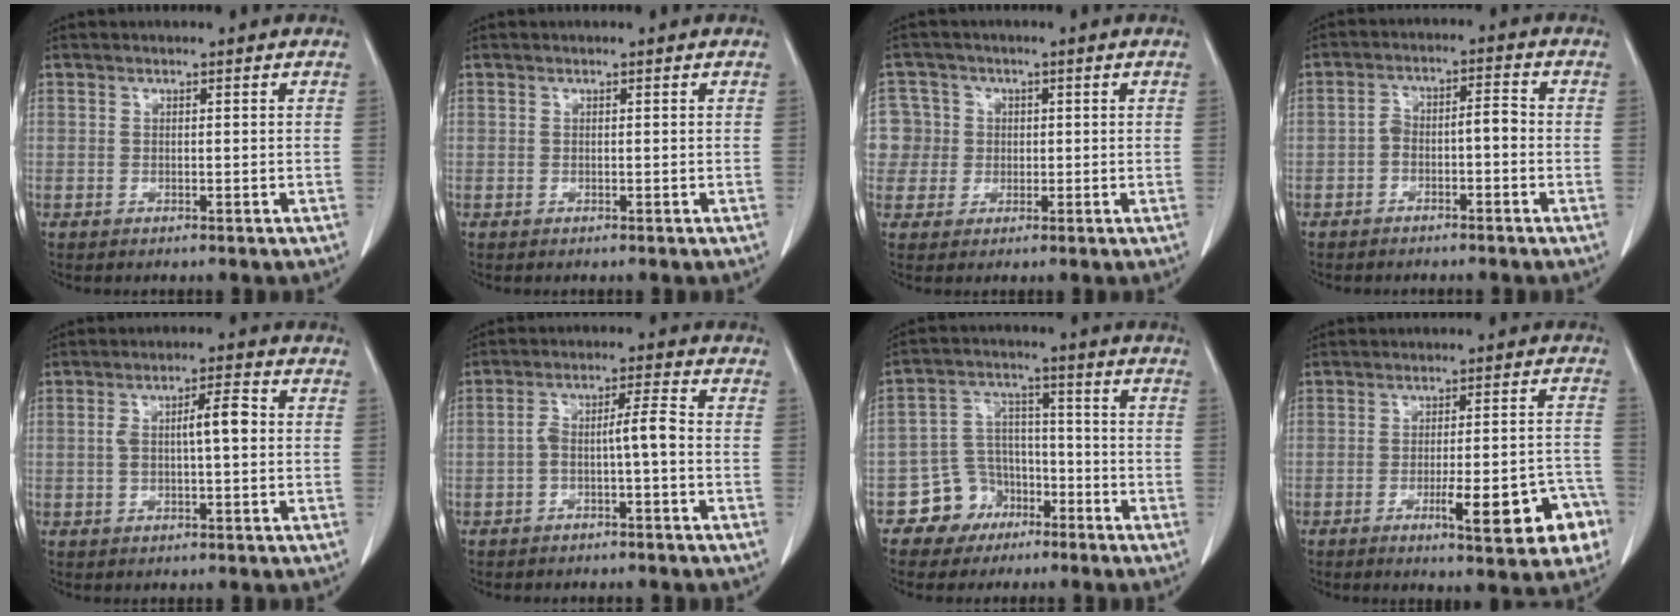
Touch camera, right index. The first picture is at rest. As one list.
[{"total": 0.0}, {"total": 5.8, "force": [0.6, 5.7, -0.2], "torque": [0.011, 0.026, 0.018]}, {"total": 4.4, "force": [-1.6, 1.6, 3.8], "torque": [-0.068, 0.030, -0.021]}, {"total": 5.5, "force": [0.5, 1.2, 5.4], "torque": [-0.098, 0.021, 0.012]}, {"total": 4.8, "force": [-1.4, 0.4, 4.6], "torque": [-0.086, 0.028, -0.017]}, {"total": 7.6, "force": [-4.4, 6.2, 1.0], "torque": [-0.016, 0.019, -0.069]}, {"total": 11.6, "force": [-5.2, 2.0, 10.2], "torque": [-0.117, 0.017, -0.057]}]